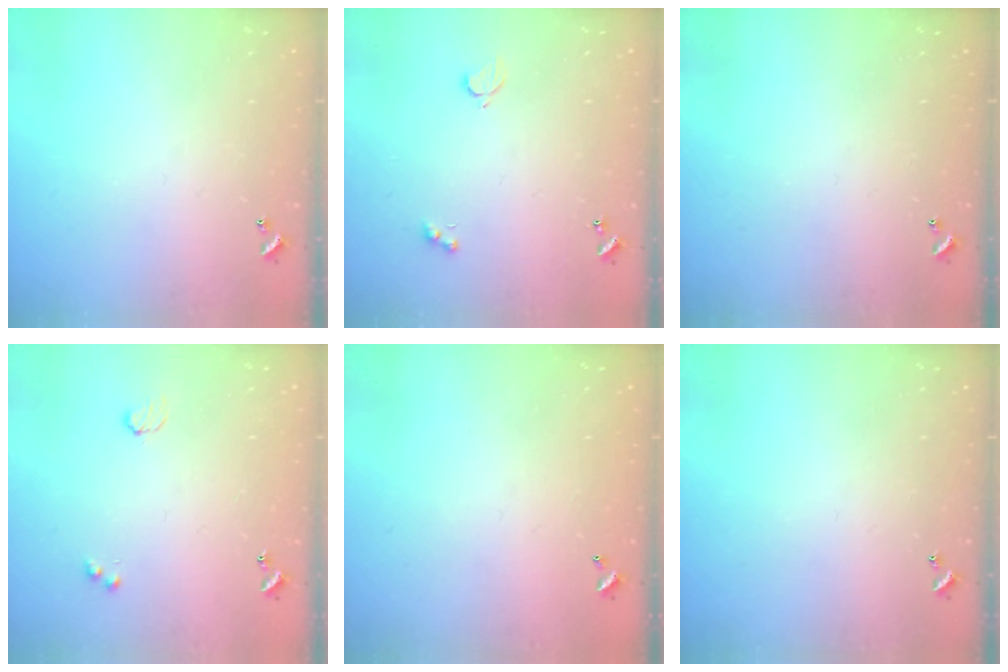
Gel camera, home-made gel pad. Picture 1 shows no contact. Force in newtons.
{"total": 0.9, "press": 0.8, "slide": 0.4}
{"total": 0.0}
{"total": 3.9, "press": 3.9, "slide": 0.6}
{"total": 2.7, "press": 2.7, "slide": 0.1}
{"total": 0.0}